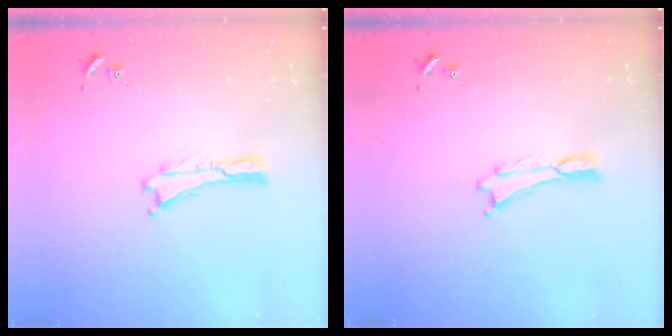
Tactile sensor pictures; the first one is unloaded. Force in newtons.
{"total": 0.0}